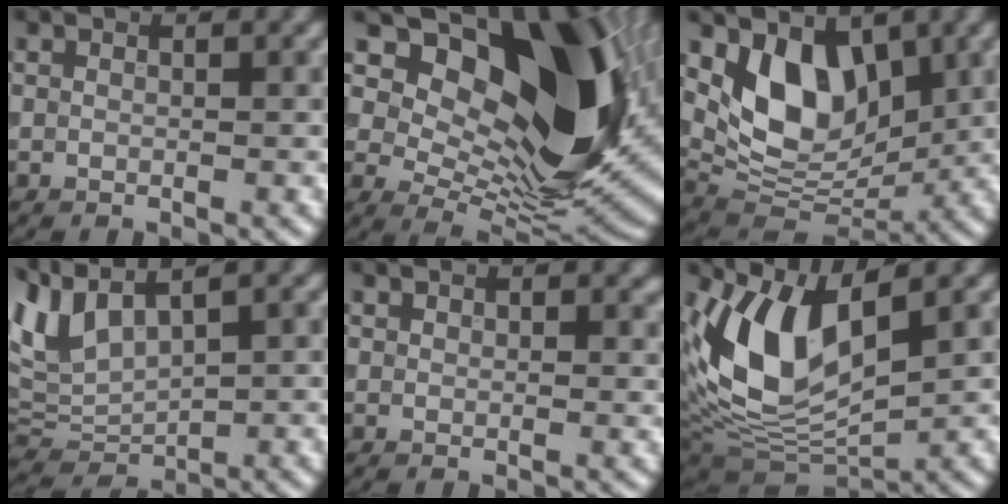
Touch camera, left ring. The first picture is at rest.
{"total": 16.1, "force": [5.0, 9.1, 12.3], "torque": [-0.171, -0.002, 0.094]}
{"total": 7.1, "force": [2.4, 4.6, 4.9], "torque": [-0.083, -0.020, 0.043]}
{"total": 5.2, "force": [3.0, 2.5, 3.5], "torque": [-0.094, 0.009, 0.061]}
{"total": 1.4, "force": [1.1, 0.7, 0.4], "torque": [-0.004, -0.001, 0.021]}
{"total": 9.1, "force": [2.7, 4.7, 7.4], "torque": [-0.161, -0.007, 0.054]}